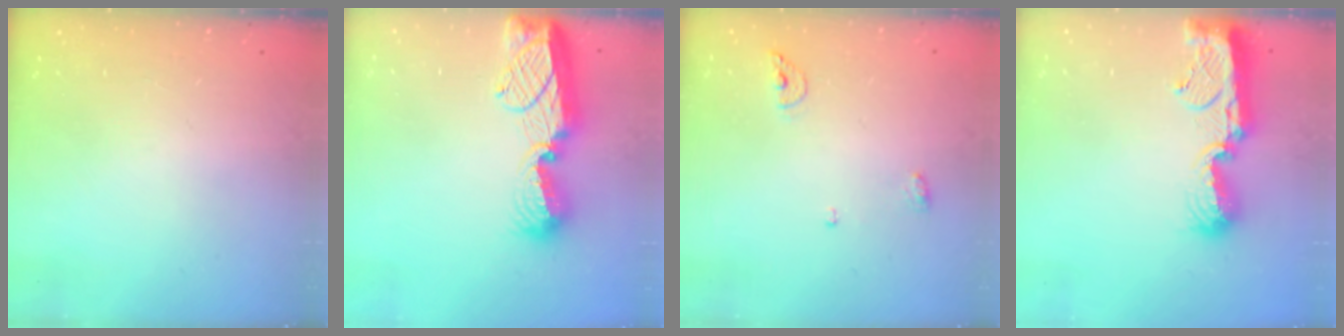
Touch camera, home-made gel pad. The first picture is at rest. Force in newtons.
{"total": 14.7, "press": 14.7, "slide": 1.1}
{"total": 5.7, "press": 5.7, "slide": 1.0}
{"total": 12.6, "press": 12.5, "slide": 1.0}